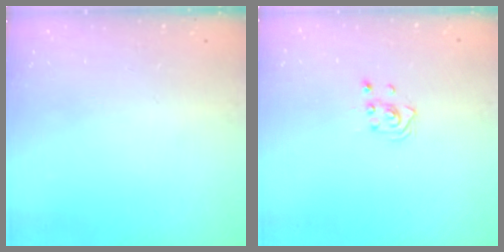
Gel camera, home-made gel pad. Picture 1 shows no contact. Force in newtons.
{"total": 2.8, "press": 2.8, "slide": 0.3}